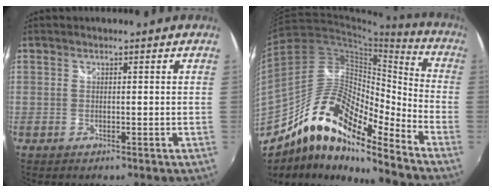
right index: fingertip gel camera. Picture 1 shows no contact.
{"total": 17.0, "force": [-11.9, 4.3, 11.3], "torque": [-0.203, 0.003, -0.237]}